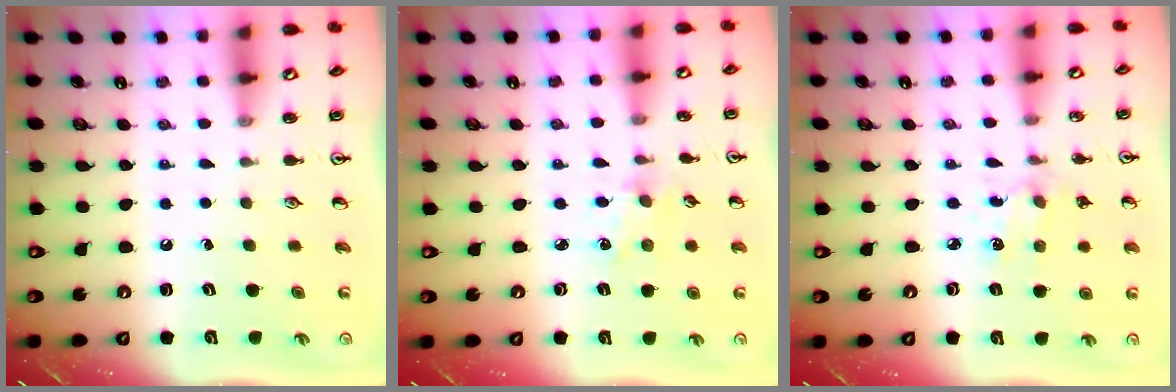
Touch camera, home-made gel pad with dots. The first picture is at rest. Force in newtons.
{"total": 2.3, "press": 2.2, "slide": 0.4}
{"total": 2.1, "press": 2.0, "slide": 0.7}